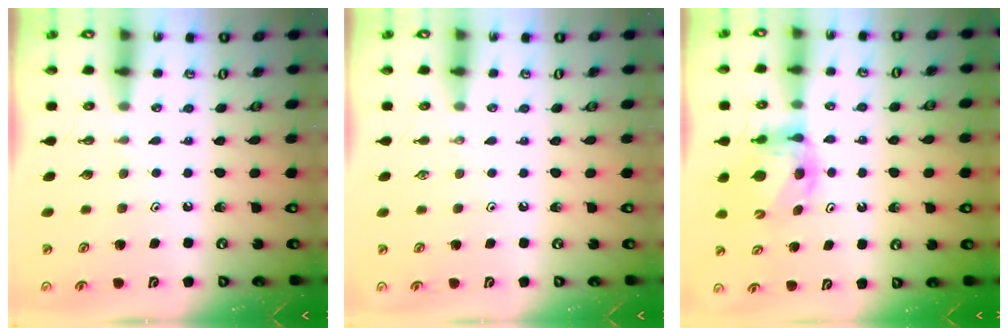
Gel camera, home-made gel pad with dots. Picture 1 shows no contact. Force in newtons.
{"total": 0.0}
{"total": 6.8, "press": 6.8, "slide": 0.4}